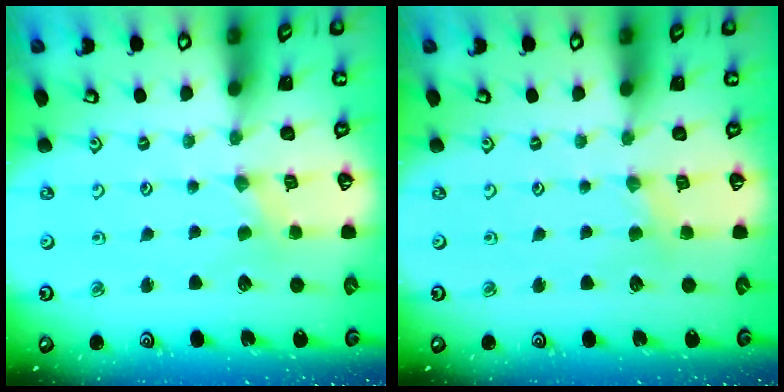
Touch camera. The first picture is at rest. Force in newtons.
{"total": 2.1, "press": 2.1, "slide": 0.3}